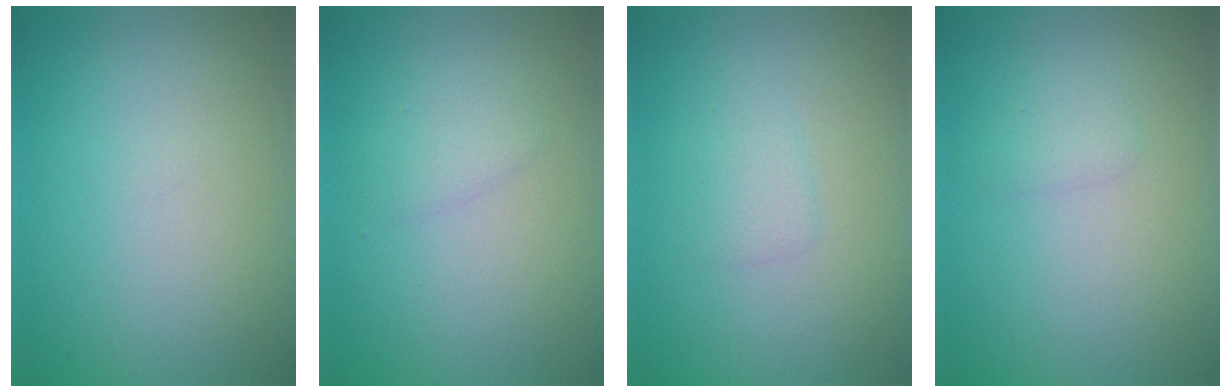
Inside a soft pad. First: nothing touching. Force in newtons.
{"total": 1.2, "press": 1.2, "slide": 0.1}
{"total": 1.2, "press": 1.2, "slide": 0.1}
{"total": 0.9, "press": 0.9, "slide": 0.1}